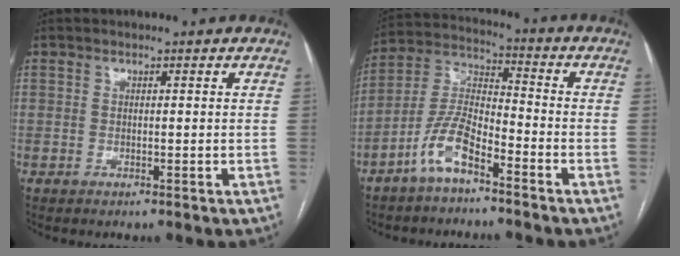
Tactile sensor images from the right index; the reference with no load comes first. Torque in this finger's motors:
{"motor_torque": [0.26, -0.20, 0.10, 0.03]}